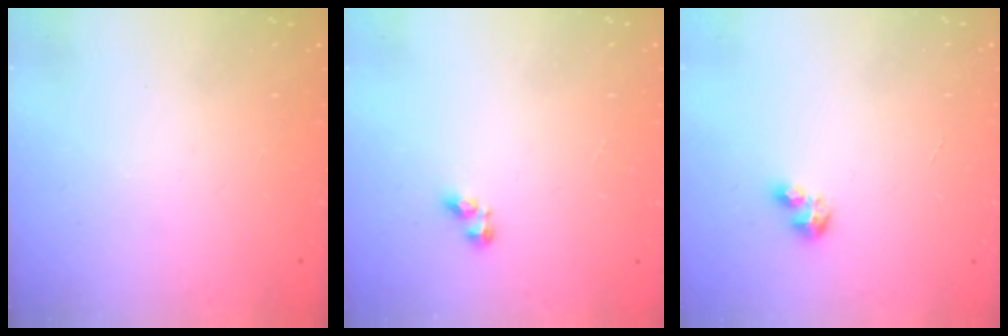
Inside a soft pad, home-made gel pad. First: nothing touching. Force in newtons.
{"total": 3.0, "press": 2.9, "slide": 0.6}
{"total": 3.2, "press": 3.2, "slide": 0.4}